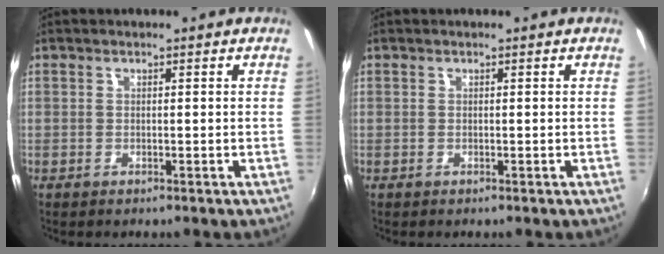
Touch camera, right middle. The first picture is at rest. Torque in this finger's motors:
{"motor_torque": [0.00, 0.00, 0.00, 0.00]}